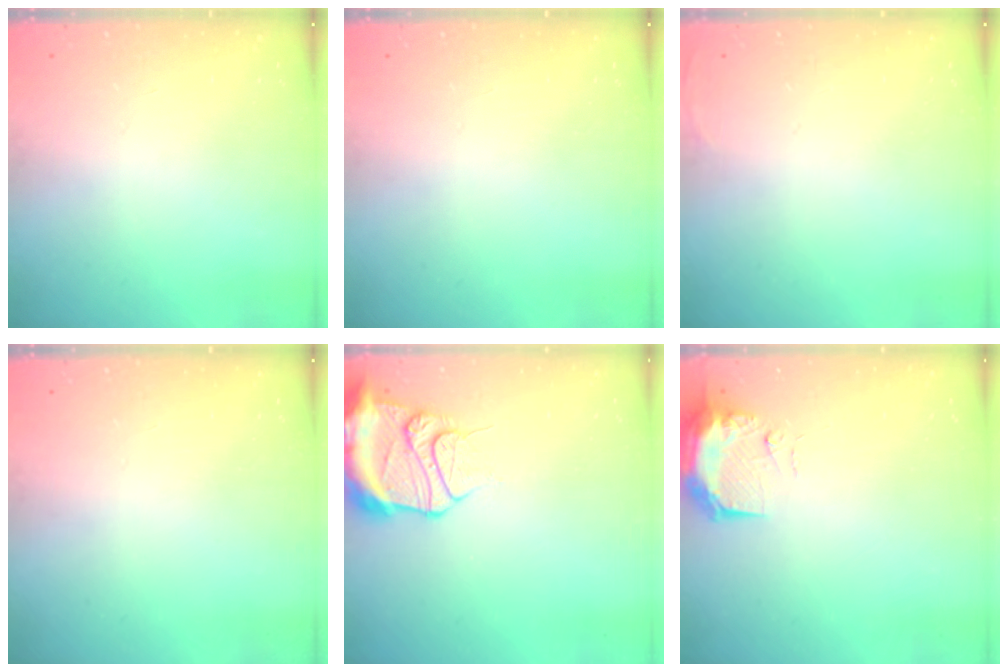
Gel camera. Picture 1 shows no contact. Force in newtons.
{"total": 0.0}
{"total": 2.7, "press": 2.6, "slide": 1.0}
{"total": 0.0}
{"total": 14.0, "press": 13.9, "slide": 1.7}
{"total": 11.0, "press": 9.6, "slide": 5.4}